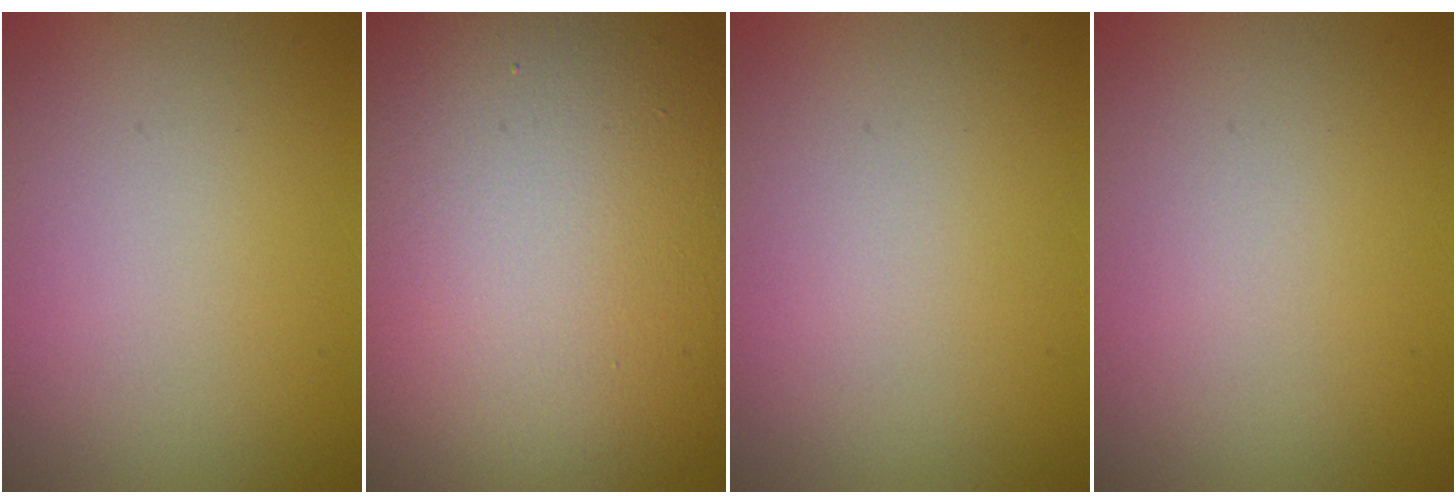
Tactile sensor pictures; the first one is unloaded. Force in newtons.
{"total": 20.2, "press": 20.2, "slide": 1.1}
{"total": 0.0}
{"total": 0.0}